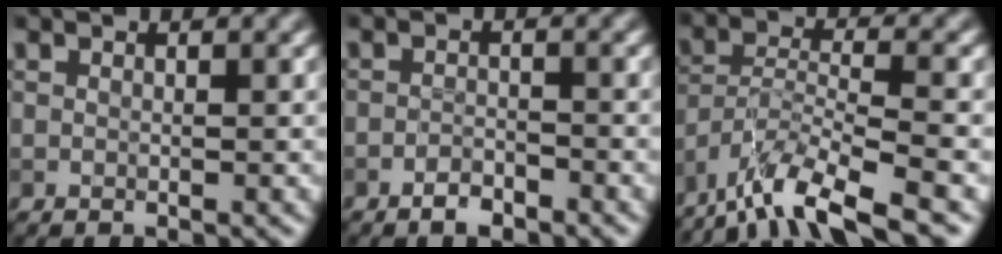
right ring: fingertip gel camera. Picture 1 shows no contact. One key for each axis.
{"total": 1.8, "fx": -1.5, "fy": 0.5, "fz": 0.8, "tx": -0.012, "ty": 0.002, "tz": -0.031}
{"total": 8.5, "fx": -7.0, "fy": 1.4, "fz": 4.7, "tx": -0.082, "ty": 0.000, "tz": -0.135}